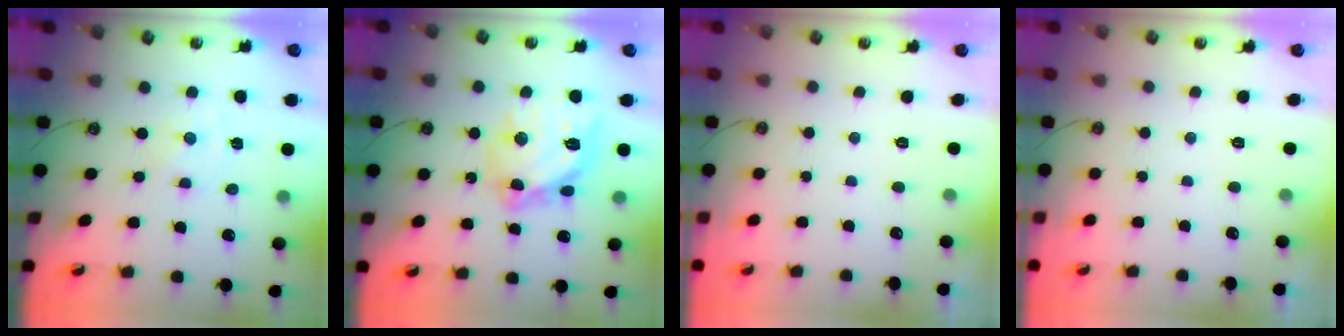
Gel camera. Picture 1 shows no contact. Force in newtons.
{"total": 17.4, "press": 17.3, "slide": 1.5}
{"total": 0.0}
{"total": 0.0}